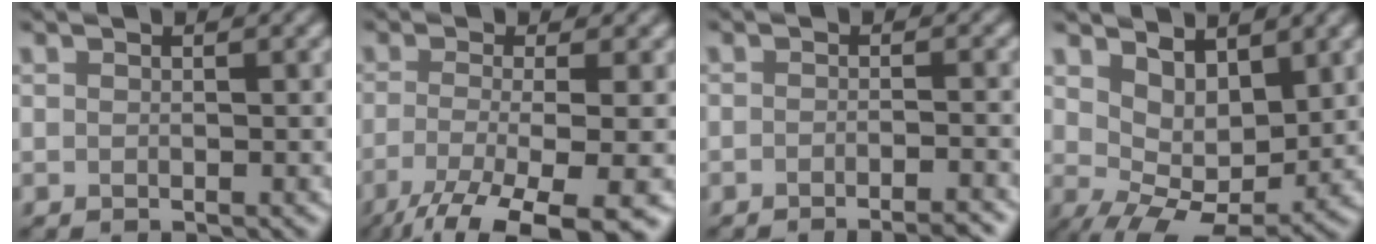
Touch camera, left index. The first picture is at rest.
{"total": 10.8, "force": [-5.8, 2.9, 8.6], "torque": [-0.130, -0.031, -0.086]}
{"total": 2.8, "force": [-2.2, 0.3, 1.7], "torque": [-0.014, 0.003, -0.040]}
{"total": 5.4, "force": [1.9, 2.9, 4.2], "torque": [-0.079, -0.015, 0.038]}